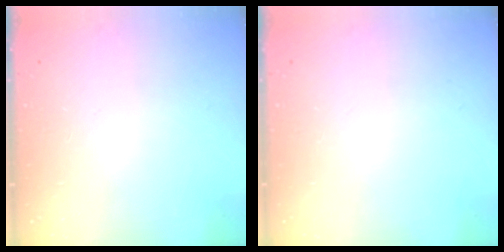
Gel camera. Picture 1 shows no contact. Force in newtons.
{"total": 0.0}